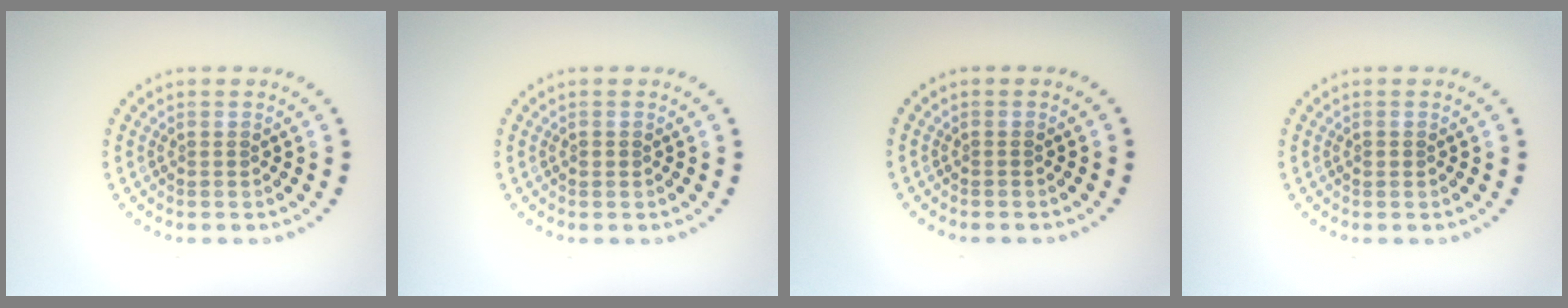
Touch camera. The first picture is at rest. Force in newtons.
{"total": 0.6, "press": 0.6, "slide": 0.1}
{"total": 0.0}
{"total": 0.6, "press": 0.6, "slide": 0.1}